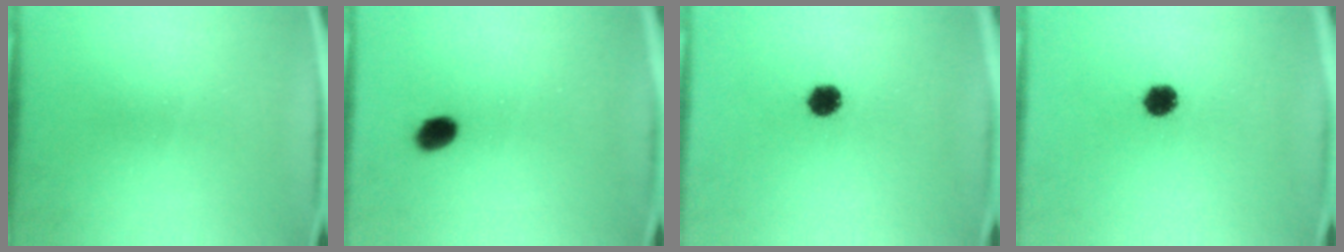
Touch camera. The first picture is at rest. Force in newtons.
{"total": 3.0}
{"total": 5.0}
{"total": 5.0}